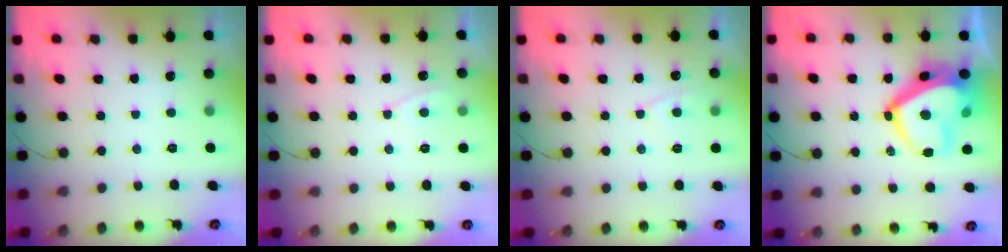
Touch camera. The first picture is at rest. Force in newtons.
{"total": 2.9, "press": 2.9, "slide": 0.4}
{"total": 4.4, "press": 4.4, "slide": 0.5}
{"total": 18.0, "press": 17.9, "slide": 1.8}